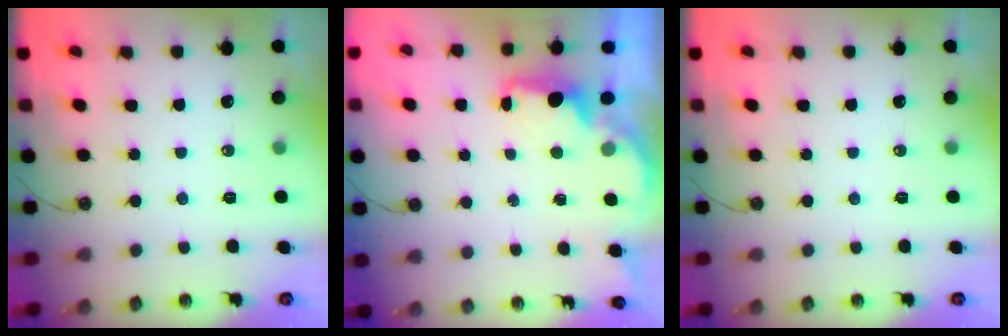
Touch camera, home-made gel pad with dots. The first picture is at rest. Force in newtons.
{"total": 2.2, "press": 2.1, "slide": 0.8}
{"total": 0.0}